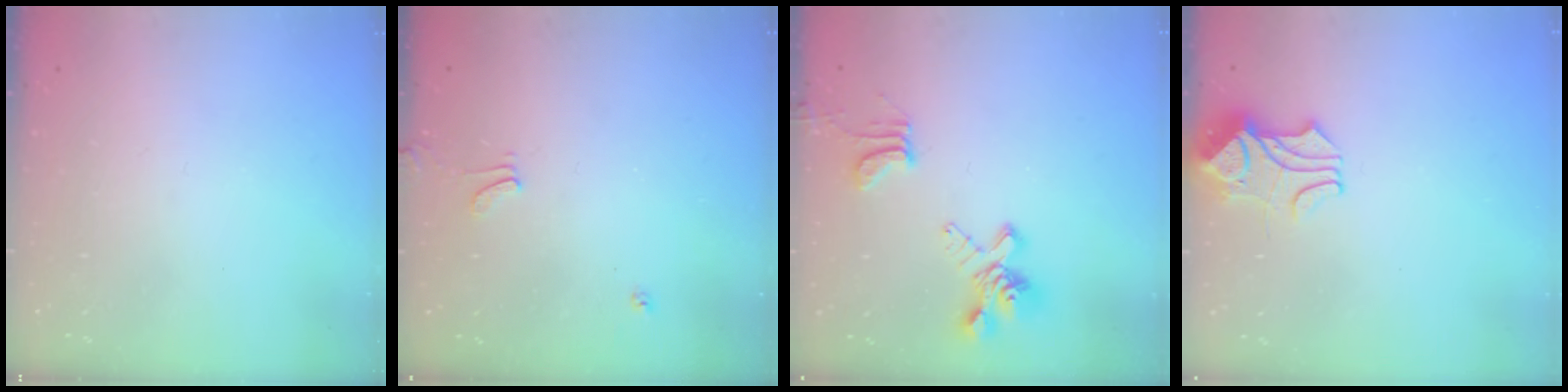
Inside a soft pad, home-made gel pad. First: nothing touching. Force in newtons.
{"total": 1.7, "press": 1.7, "slide": 0.4}
{"total": 5.3, "press": 5.0, "slide": 1.9}
{"total": 1.7, "press": 1.3, "slide": 1.1}